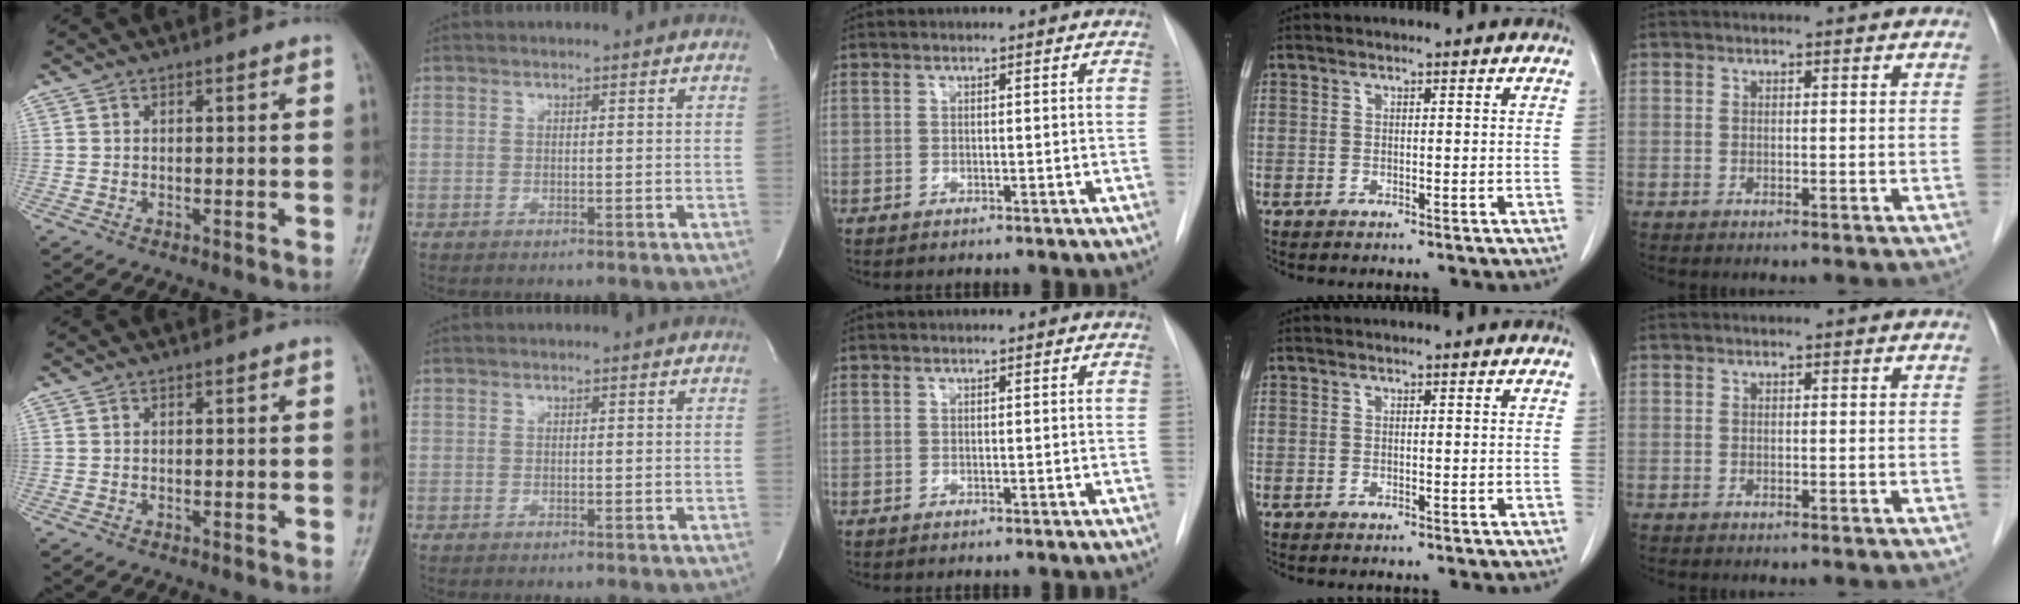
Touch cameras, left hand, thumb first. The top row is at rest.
{}